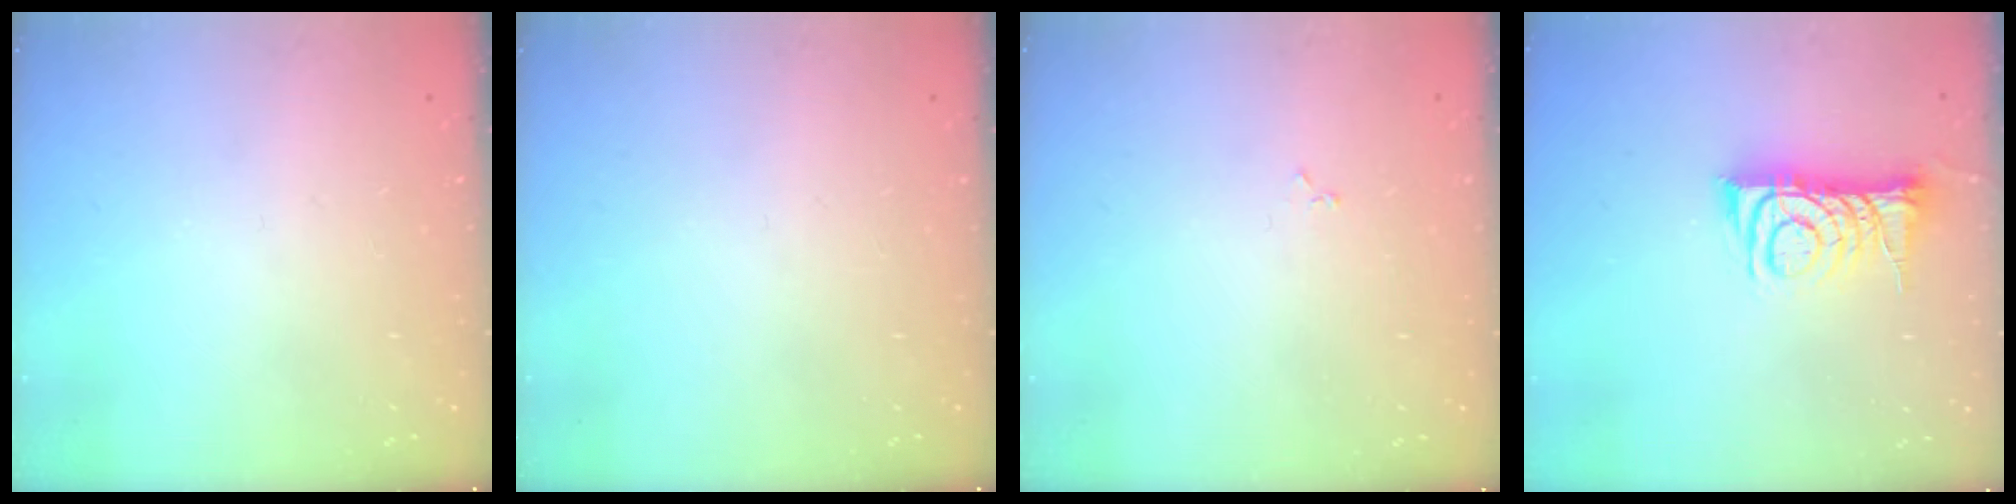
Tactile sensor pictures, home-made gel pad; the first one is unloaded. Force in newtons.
{"total": 0.0}
{"total": 2.5, "press": 2.4, "slide": 0.3}
{"total": 10.2, "press": 10.2, "slide": 0.6}